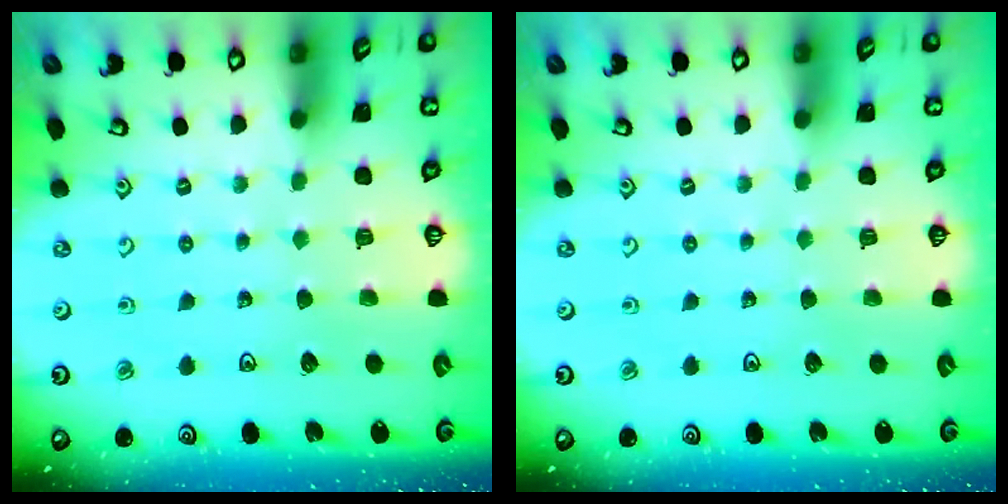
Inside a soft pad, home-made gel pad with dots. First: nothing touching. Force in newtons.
{"total": 0.0}